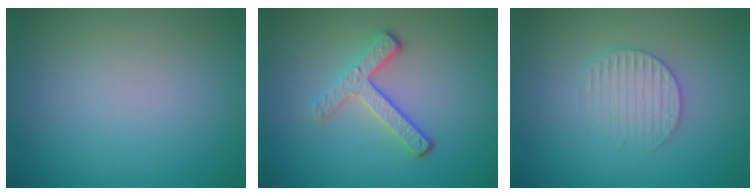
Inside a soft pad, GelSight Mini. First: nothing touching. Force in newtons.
{"total": 3.2, "press": 2.5, "slide": 2.0}
{"total": 2.5, "press": 2.5, "slide": 0.4}